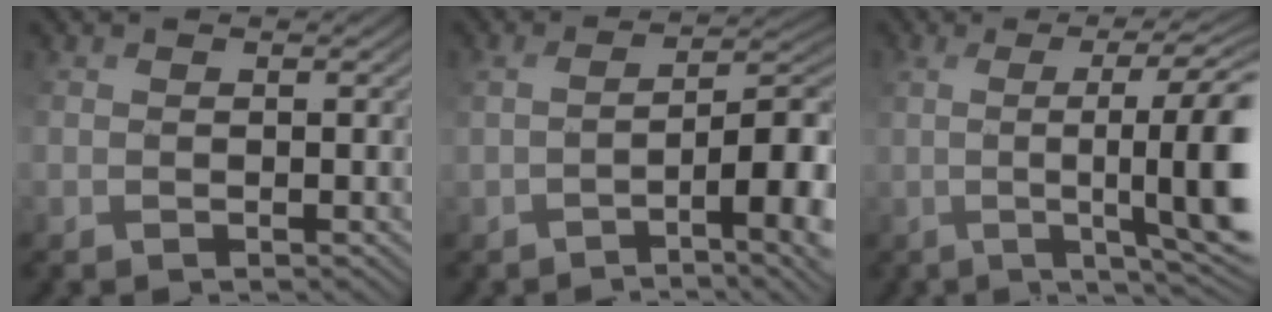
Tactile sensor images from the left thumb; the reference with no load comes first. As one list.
[{"total": 10.2, "force": [-4.0, 2.9, 9.0], "torque": [-0.118, 0.013, -0.046]}, {"total": 12.6, "force": [-0.1, 3.3, 12.2], "torque": [-0.165, 0.001, 0.026]}]